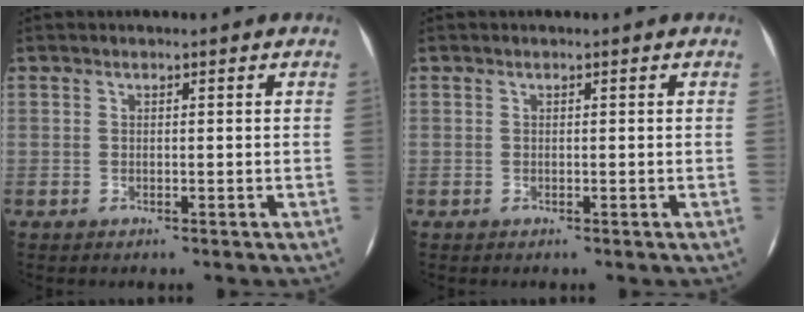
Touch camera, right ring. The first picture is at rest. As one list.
[{"total": 0.0}]